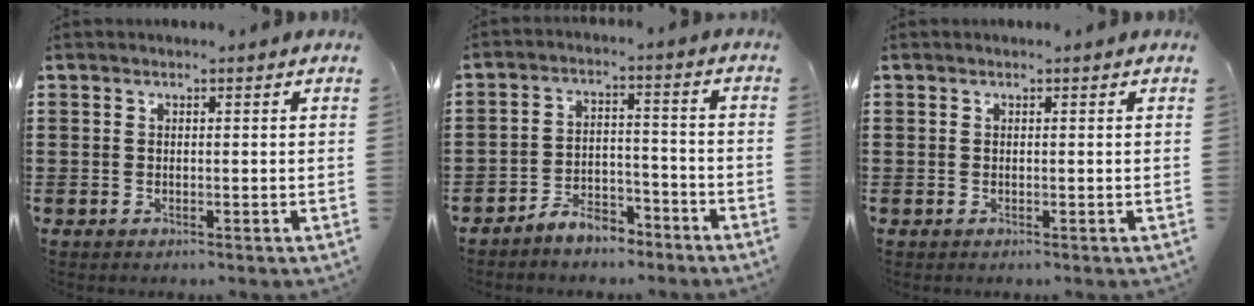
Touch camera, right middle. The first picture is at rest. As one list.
[{"total": 5.4, "force": [-5.1, 1.4, 0.9], "torque": [-0.013, 0.014, -0.103]}, {"total": 0.0}]